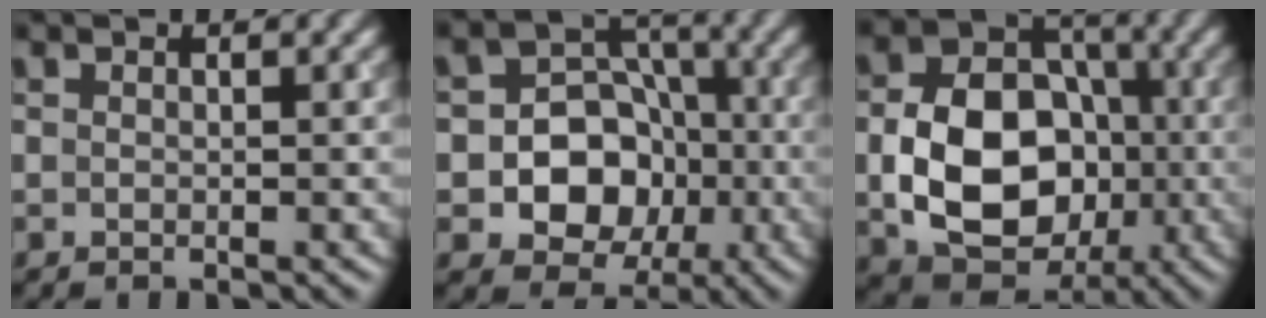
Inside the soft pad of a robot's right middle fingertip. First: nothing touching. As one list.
[{"total": 7.8, "force": [-1.9, 6.7, 3.5], "torque": [-0.035, 0.010, -0.057]}, {"total": 10.5, "force": [-1.8, 7.8, 6.8], "torque": [-0.123, -0.001, -0.033]}]